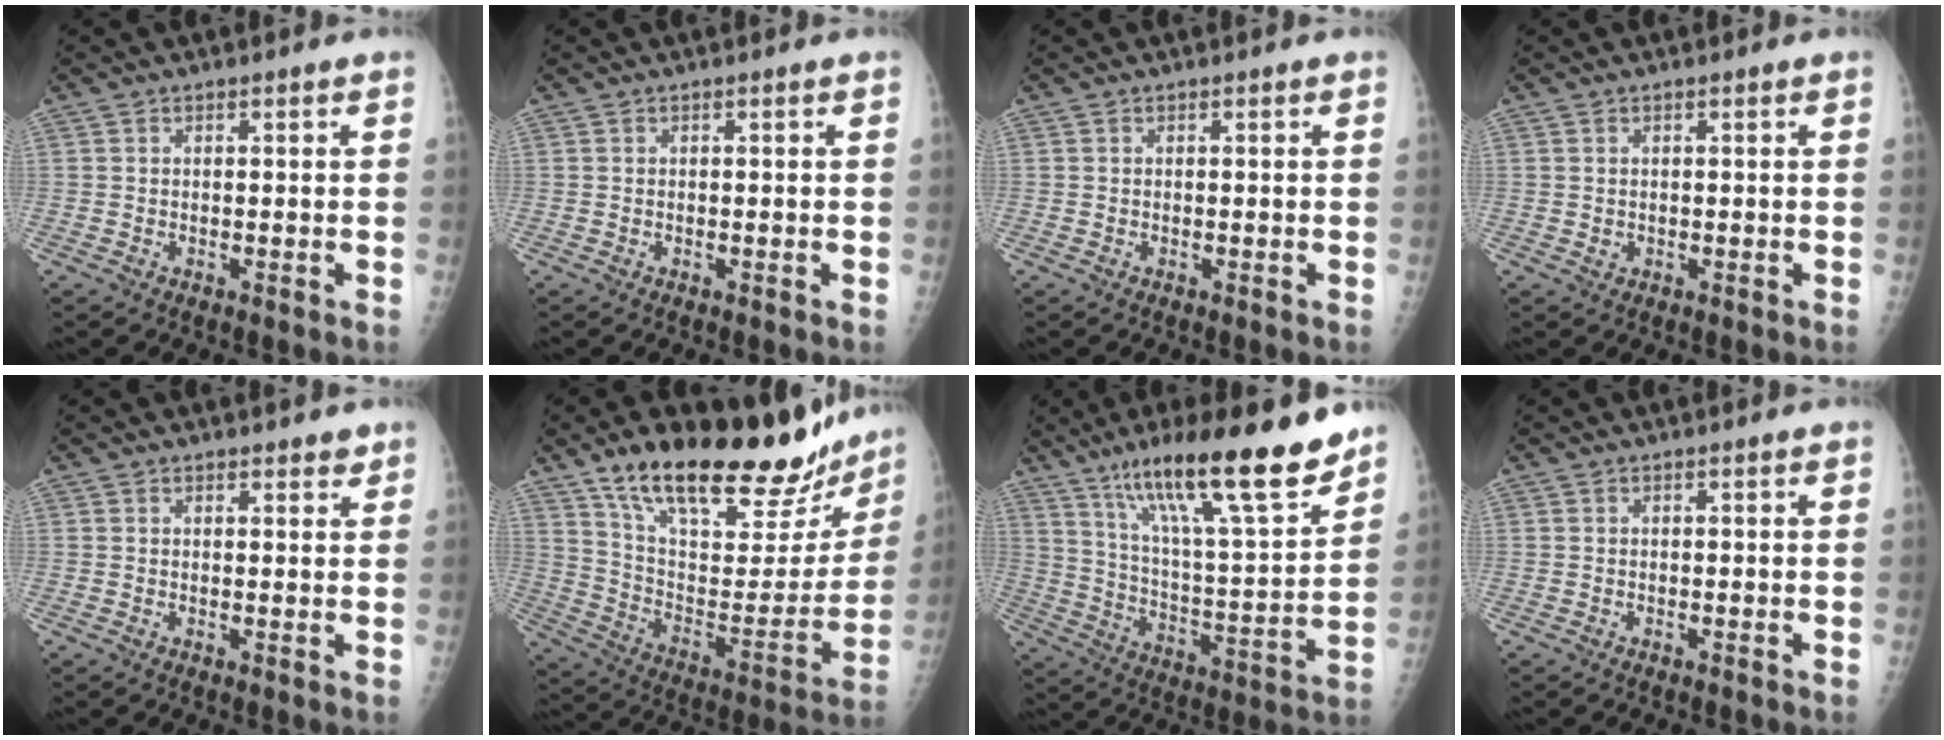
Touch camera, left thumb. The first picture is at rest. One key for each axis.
{"total": 0.0}
{"total": 0.0}
{"total": 0.8, "fx": 0.1, "fy": 0.7, "fz": 0.3, "tx": 0.001, "ty": 0.001, "tz": 0.003}
{"total": 1.9, "fx": 1.5, "fy": 0.9, "fz": 0.7, "tx": 0.006, "ty": -0.008, "tz": 0.016}
{"total": 30.3, "fx": 22.4, "fy": 10.2, "fz": 17.6, "tx": -0.236, "ty": -0.076, "tz": 0.347}
{"total": 23.7, "fx": 16.2, "fy": 4.0, "fz": 16.8, "tx": -0.256, "ty": -0.069, "tz": 0.271}
{"total": 0.0}